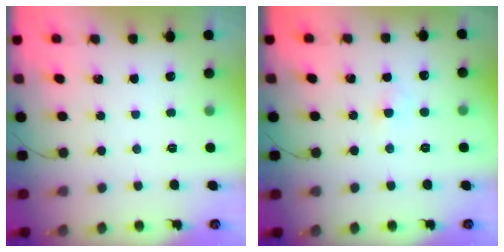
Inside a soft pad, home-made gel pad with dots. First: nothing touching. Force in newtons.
{"total": 2.1, "press": 1.9, "slide": 0.9}